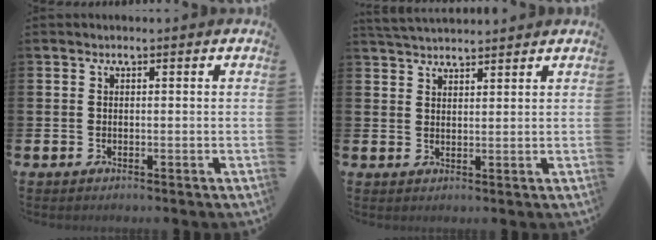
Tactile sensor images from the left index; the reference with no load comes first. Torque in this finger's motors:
{"motor_torque": [0.91, -1.23, 0.07, 0.10]}